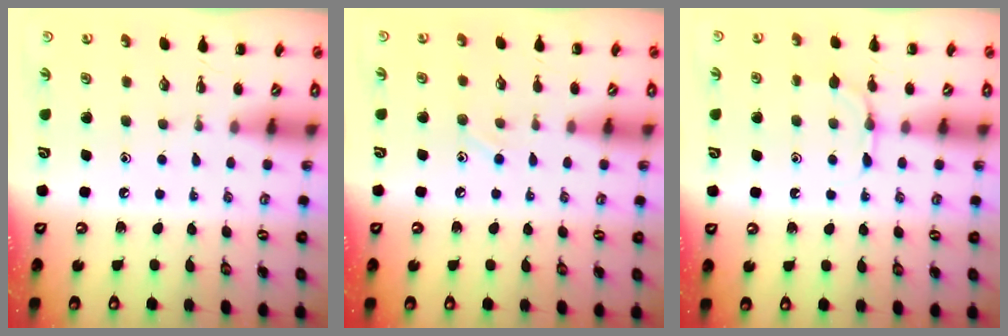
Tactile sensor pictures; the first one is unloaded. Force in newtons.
{"total": 6.1, "press": 5.7, "slide": 2.1}
{"total": 4.9, "press": 4.6, "slide": 1.5}